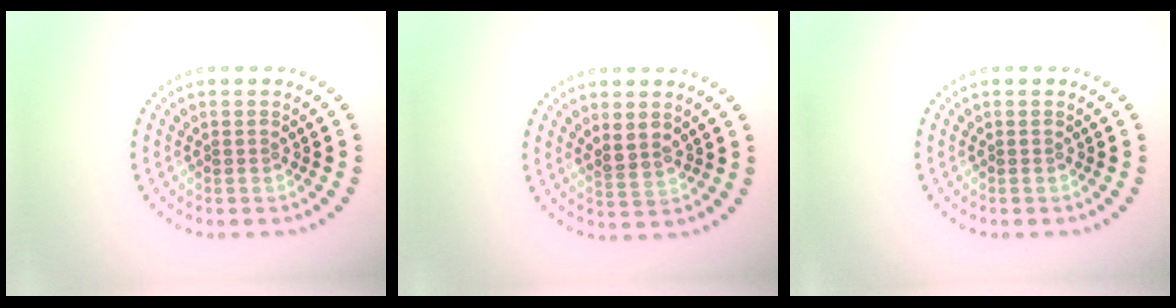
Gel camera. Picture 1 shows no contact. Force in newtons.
{"total": 1.7, "press": 1.5, "slide": 0.7}
{"total": 0.0}